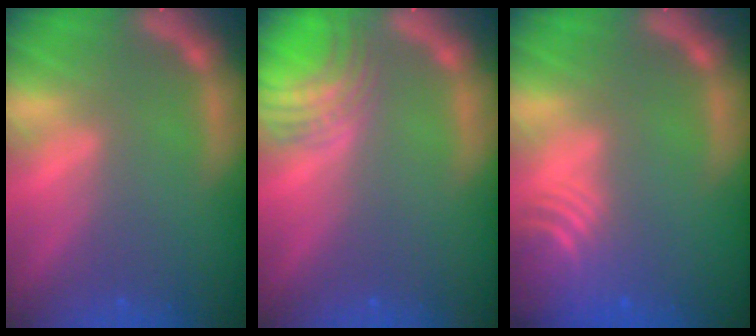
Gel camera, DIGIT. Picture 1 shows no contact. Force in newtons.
{"total": 5.0}
{"total": 7.0}